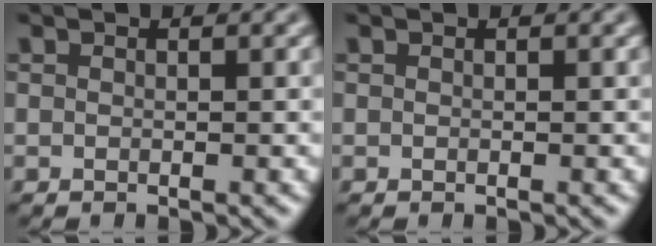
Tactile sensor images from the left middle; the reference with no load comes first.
{"total": 0.0}